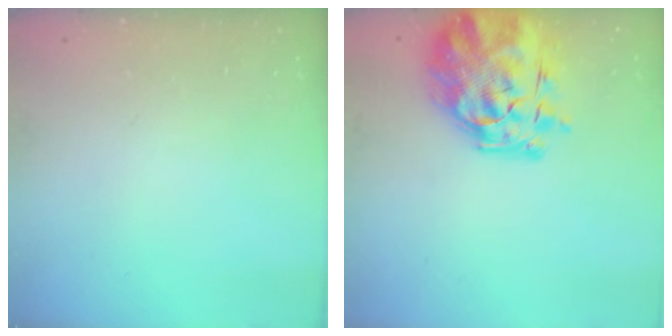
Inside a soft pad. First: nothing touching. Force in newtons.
{"total": 9.5, "press": 8.9, "slide": 3.4}